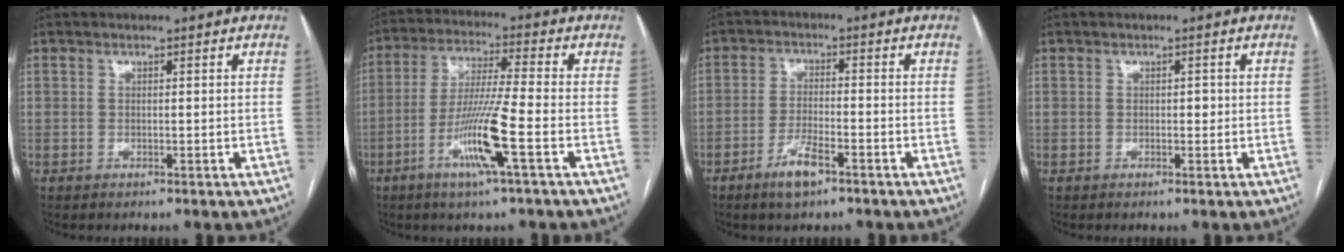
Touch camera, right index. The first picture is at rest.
{"total": 10.9, "force": [-4.3, -0.7, 10.0], "torque": [-0.197, -0.012, -0.085]}
{"total": 5.2, "force": [-3.4, 1.1, 3.8], "torque": [-0.076, -0.002, -0.060]}
{"total": 1.0, "force": [0.0, 0.6, 0.8], "torque": [-0.008, 0.003, -0.001]}